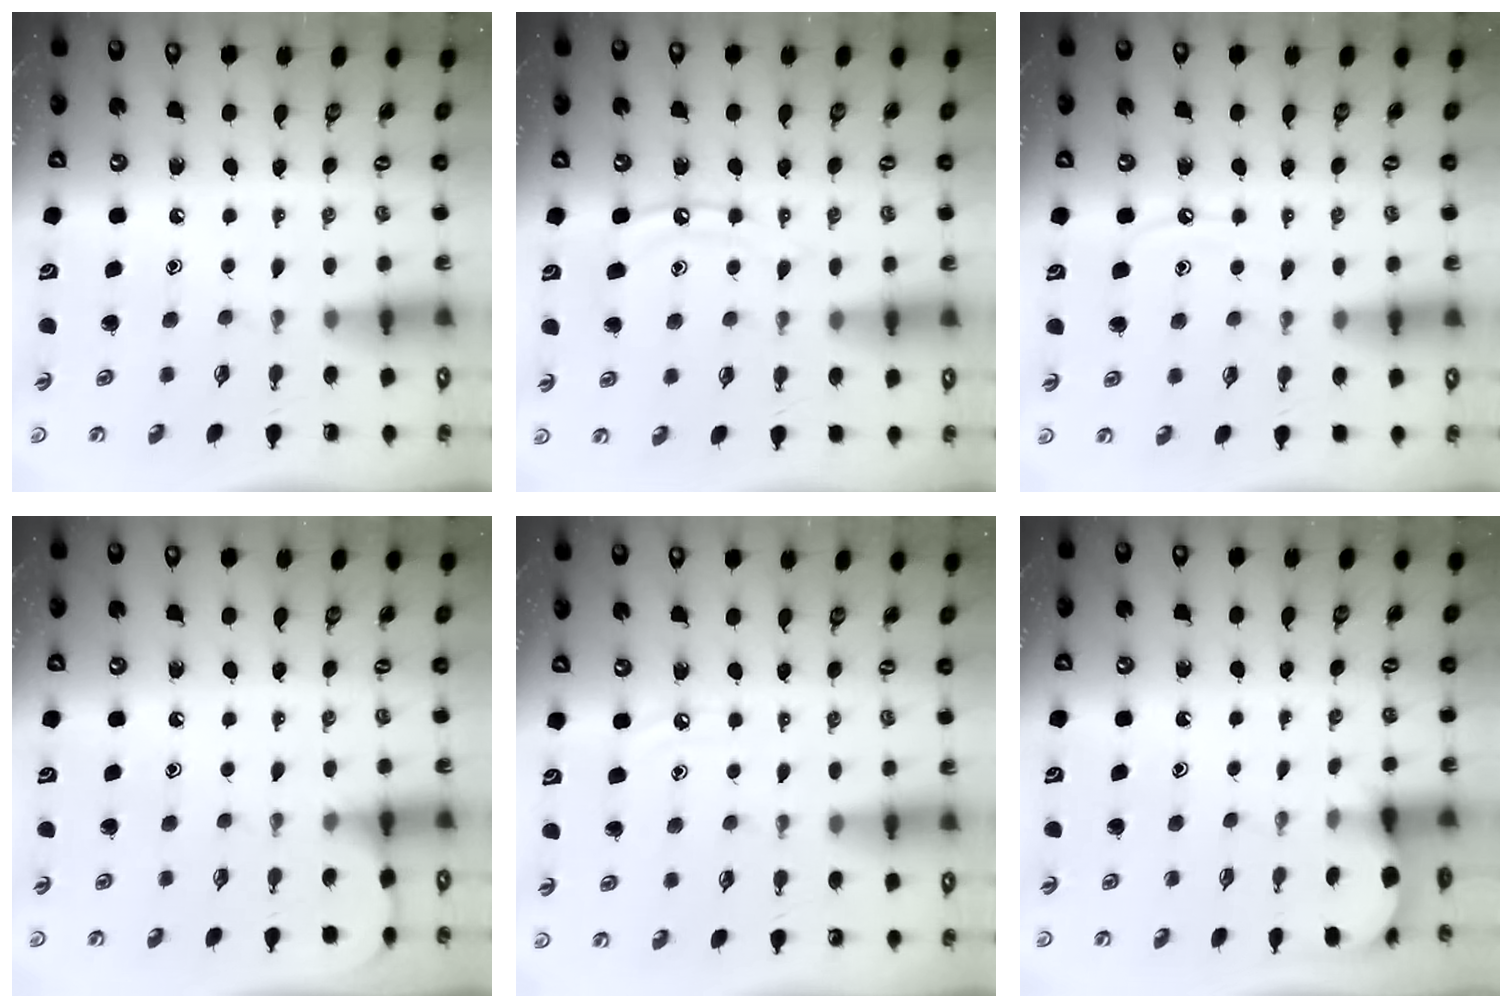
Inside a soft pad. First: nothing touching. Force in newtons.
{"total": 8.4, "press": 8.3, "slide": 0.8}
{"total": 6.3, "press": 6.2, "slide": 0.8}
{"total": 3.9, "press": 3.8, "slide": 0.5}
{"total": 4.3, "press": 4.3, "slide": 0.6}
{"total": 2.8, "press": 2.8, "slide": 0.3}